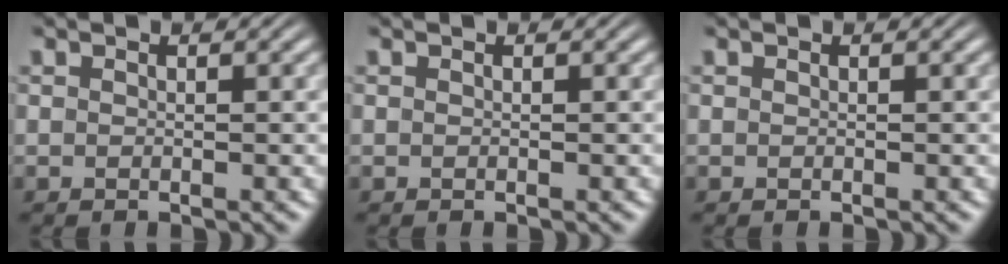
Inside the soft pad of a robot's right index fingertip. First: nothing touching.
{"total": 0.0}
{"total": 0.0}